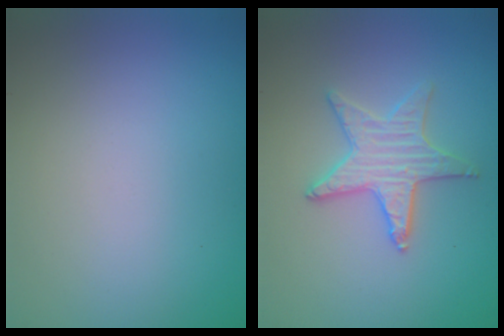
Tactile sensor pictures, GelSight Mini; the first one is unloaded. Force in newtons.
{"total": 3.0, "press": 3.0, "slide": 0.4}